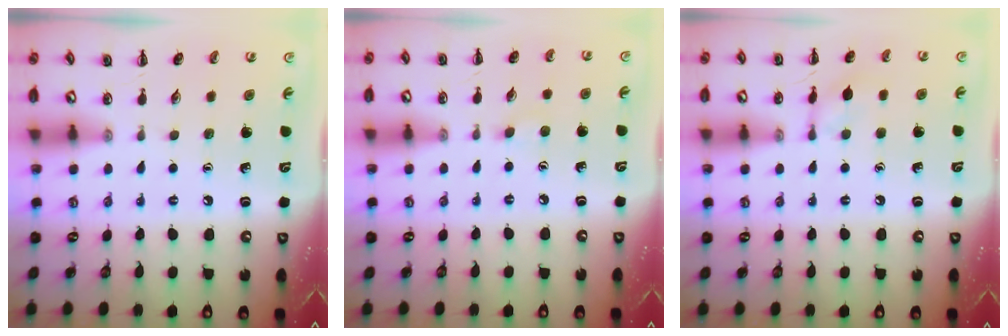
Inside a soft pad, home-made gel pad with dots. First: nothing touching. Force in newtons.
{"total": 3.9, "press": 3.6, "slide": 1.6}
{"total": 5.9, "press": 5.8, "slide": 1.2}